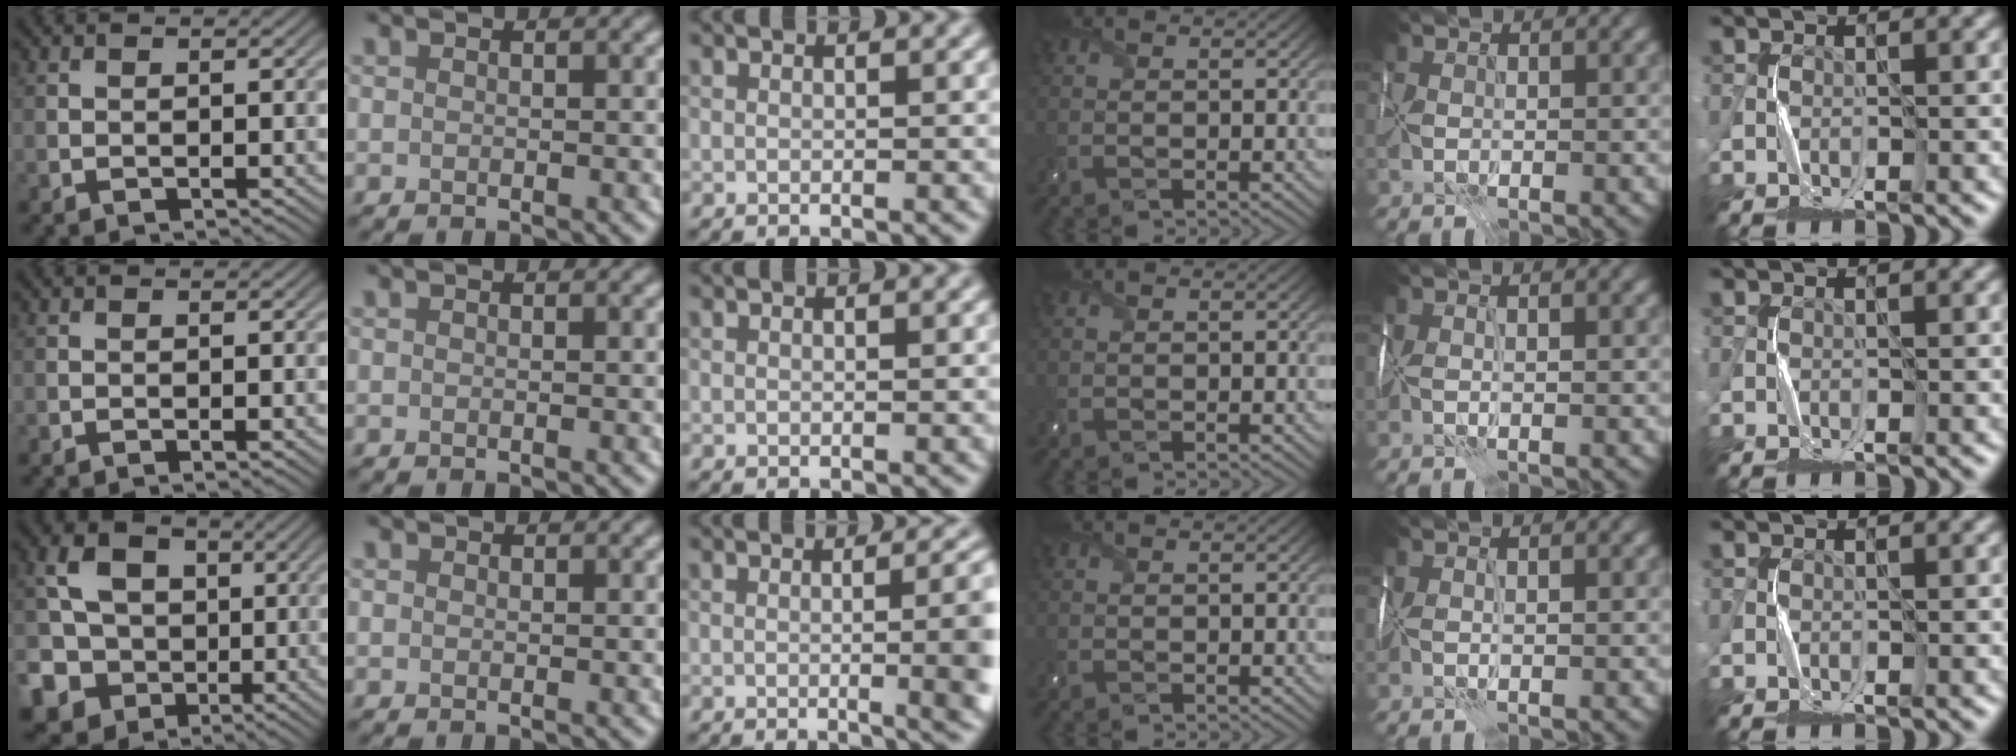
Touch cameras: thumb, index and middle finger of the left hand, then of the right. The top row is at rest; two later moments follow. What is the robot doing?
{"motion": "wrap", "object": "scarf"}